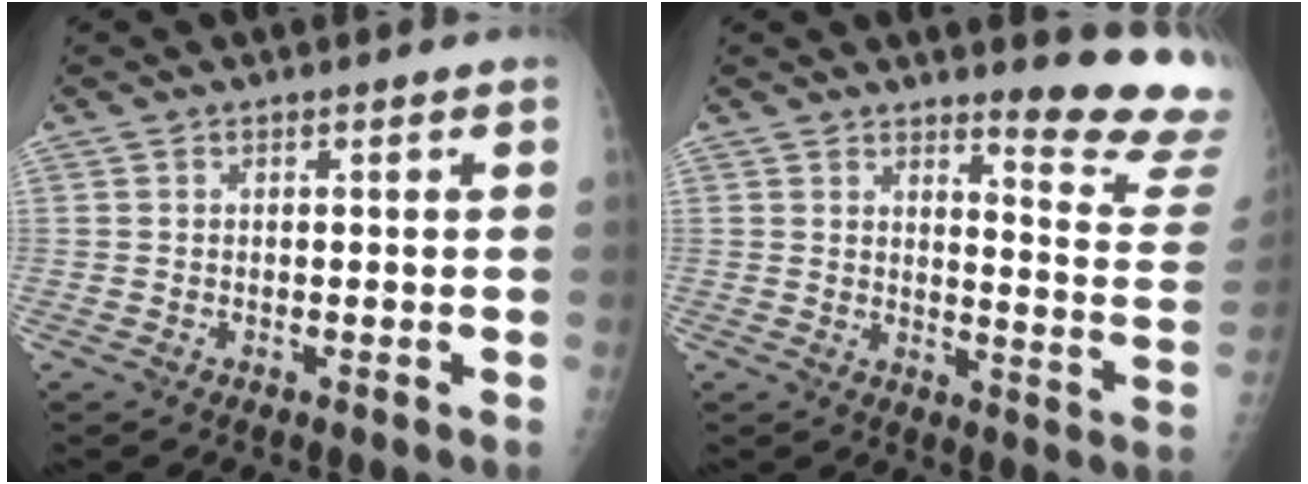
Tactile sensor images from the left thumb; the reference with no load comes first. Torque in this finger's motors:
{"motor_torque": [1.39, -0.85, 0.36, -0.09, 0.10]}